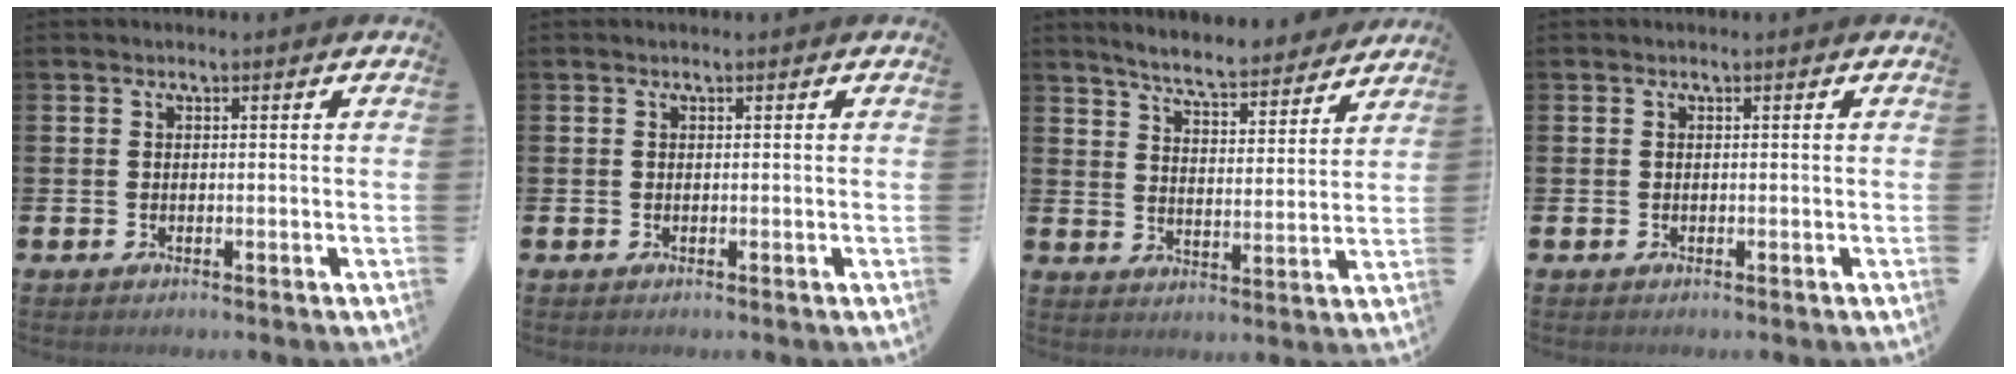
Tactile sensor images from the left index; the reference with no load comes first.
{"total": 0.0}
{"total": 6.5, "force": [6.3, 0.8, 1.6], "torque": [-0.054, -0.045, 0.107]}
{"total": 0.0}